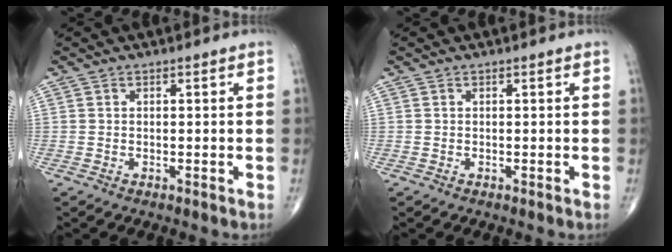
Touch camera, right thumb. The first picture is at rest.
{"total": 0.0}